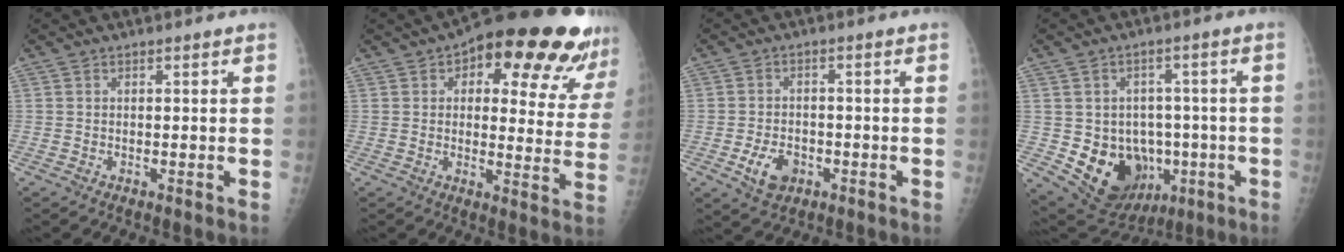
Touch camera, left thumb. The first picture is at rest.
{"total": 22.1, "force": [13.2, 8.5, 15.6], "torque": [-0.168, -0.028, 0.164]}
{"total": 6.1, "force": [-2.5, 4.1, 3.7], "torque": [-0.055, 0.011, -0.038]}
{"total": 15.8, "force": [-3.8, 12.5, 8.9], "torque": [-0.107, 0.019, -0.031]}